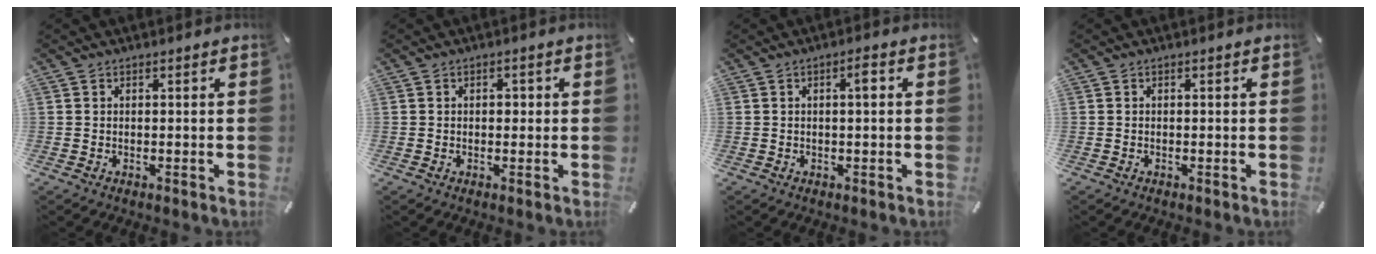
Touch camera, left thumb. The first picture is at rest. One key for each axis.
{"total": 1.5, "fx": 0.0, "fy": 1.2, "fz": 0.9, "tx": -0.003, "ty": 0.001, "tz": -0.007}
{"total": 2.7, "fx": 0.3, "fy": 0.5, "fz": 2.6, "tx": -0.052, "ty": 0.009, "tz": 0.002}
{"total": 0.0}